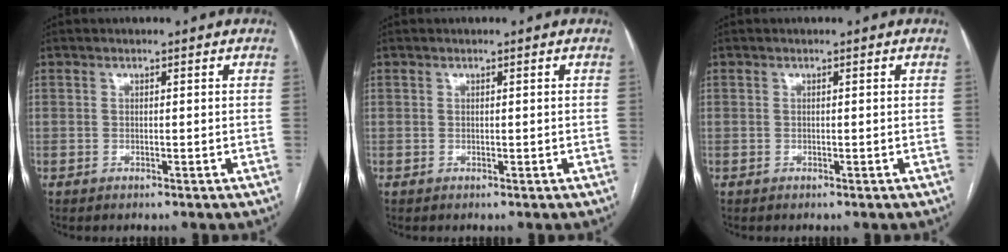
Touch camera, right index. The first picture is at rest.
{"total": 0.0}
{"total": 0.0}